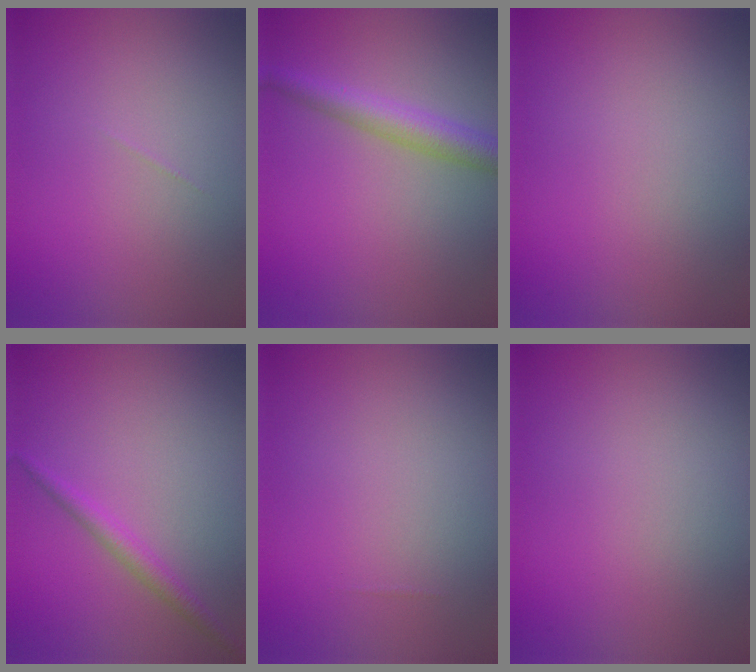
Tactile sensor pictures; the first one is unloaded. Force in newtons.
{"total": 3.5, "press": 3.5, "slide": 0.0}
{"total": 0.0}
{"total": 1.7, "press": 1.7, "slide": 0.1}
{"total": 0.0}
{"total": 0.0}